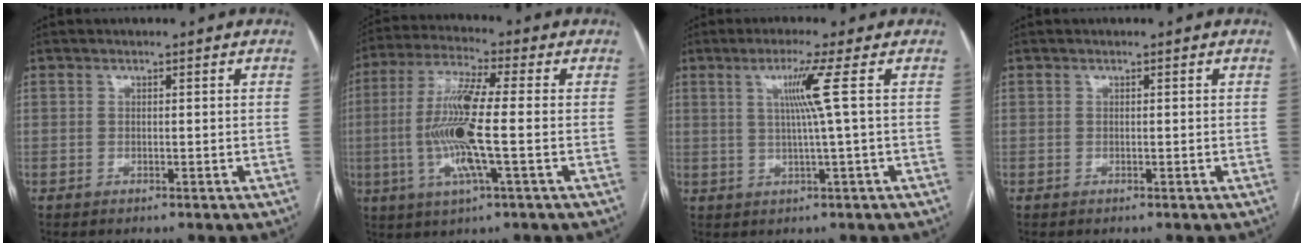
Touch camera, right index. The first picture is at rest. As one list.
[{"total": 12.2, "force": [-1.5, 0.6, 12.1], "torque": [-0.250, -0.003, -0.036]}, {"total": 5.2, "force": [1.2, -1.9, 4.7], "torque": [-0.094, -0.001, 0.026]}, {"total": 0.0}]